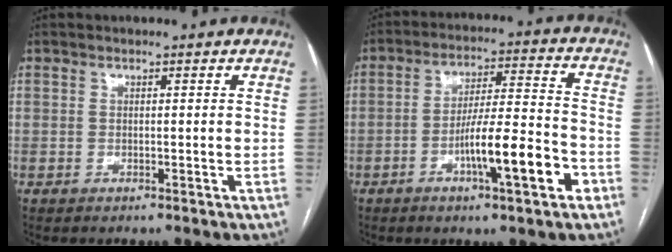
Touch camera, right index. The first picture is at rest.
{"total": 12.4, "force": [-5.1, 0.9, 11.2], "torque": [-0.182, 0.005, -0.080]}